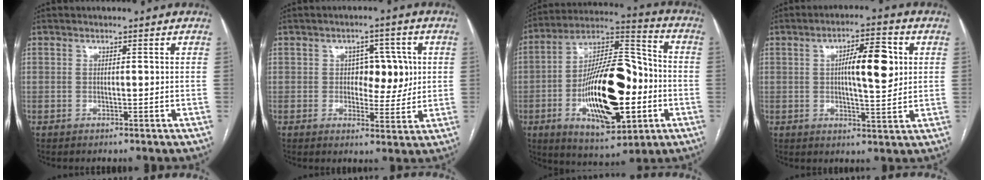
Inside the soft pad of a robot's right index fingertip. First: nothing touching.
{"total": 6.3, "force": [0.9, 3.8, 4.9], "torque": [-0.056, 0.012, 0.017]}
{"total": 22.2, "force": [-4.9, 7.6, 20.3], "torque": [-0.365, 0.011, -0.069]}
{"total": 9.0, "force": [1.7, 2.2, 8.5], "torque": [-0.135, 0.012, 0.028]}